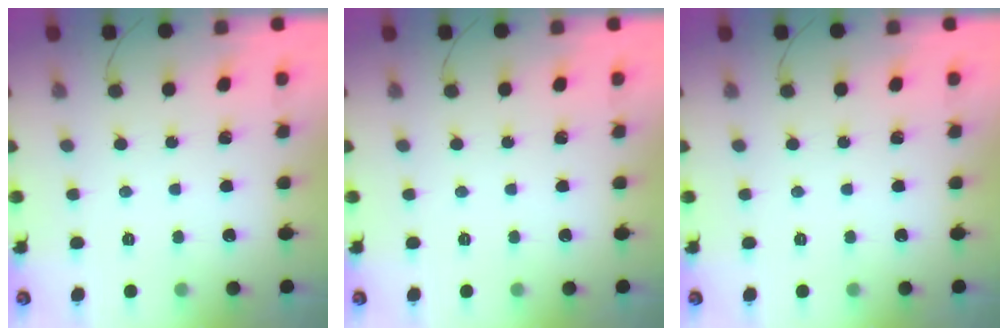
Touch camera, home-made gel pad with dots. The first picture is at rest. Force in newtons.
{"total": 0.0}
{"total": 0.0}